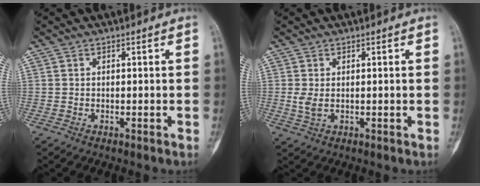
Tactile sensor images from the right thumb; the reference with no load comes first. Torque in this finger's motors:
{"motor_torque": [0.10, 0.52, 0.50, -0.20, 0.12]}